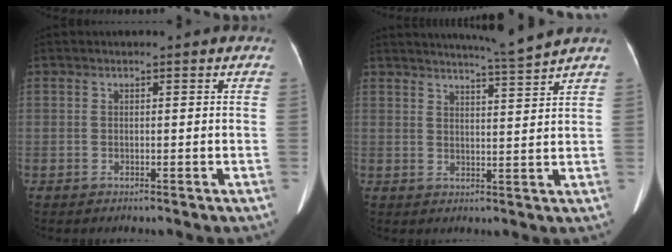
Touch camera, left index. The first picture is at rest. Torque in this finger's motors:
{"motor_torque": [0.24, -0.56, 0.07, 0.05]}